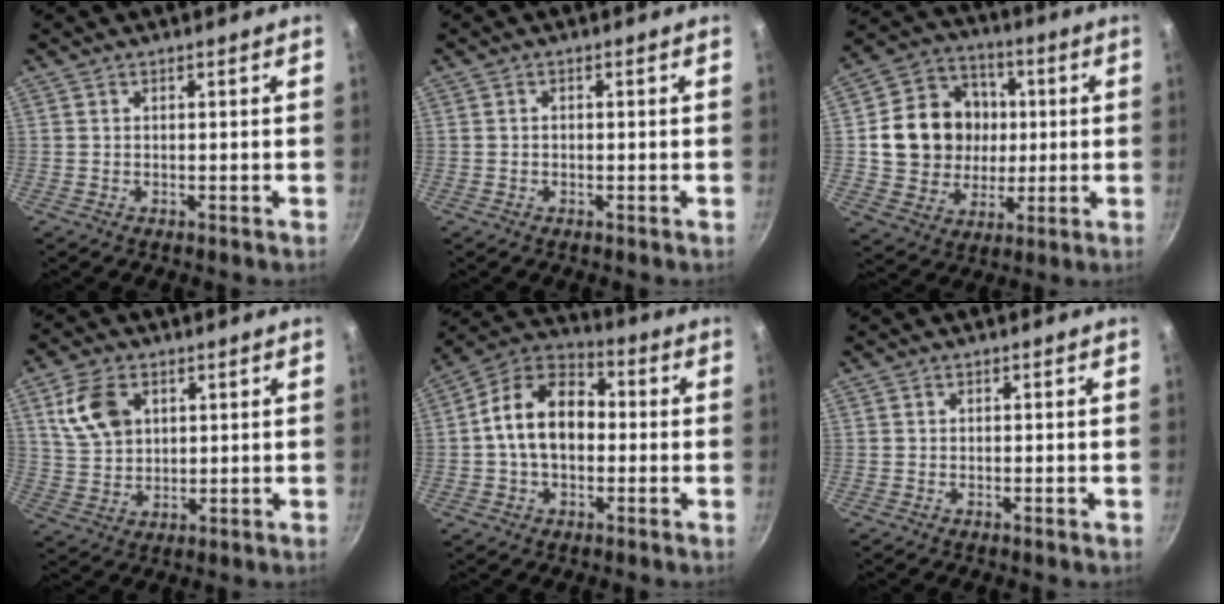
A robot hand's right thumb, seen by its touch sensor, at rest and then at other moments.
{"total": 0.7, "force": [-0.2, 0.6, 0.3], "torque": [-0.008, 0.004, -0.004]}
{"total": 16.7, "force": [1.1, 14.8, 7.8], "torque": [-0.110, 0.022, 0.020]}
{"total": 9.5, "force": [3.5, 6.4, 6.1], "torque": [-0.101, -0.009, 0.071]}
{"total": 14.0, "force": [-0.3, 9.6, 10.1], "torque": [-0.141, 0.038, -0.026]}
{"total": 0.5, "force": [-0.3, -0.1, 0.4], "torque": [-0.008, -0.001, -0.006]}